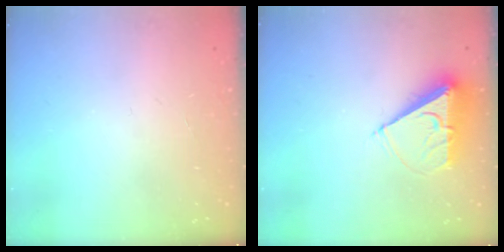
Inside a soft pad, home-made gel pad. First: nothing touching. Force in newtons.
{"total": 7.6, "press": 7.6, "slide": 0.2}